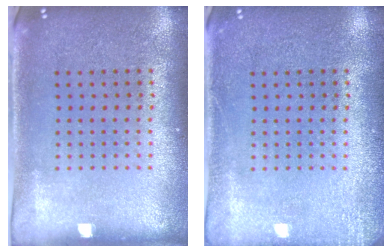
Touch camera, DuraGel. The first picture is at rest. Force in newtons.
{"total": 1.7, "press": 1.7, "slide": 0.3}